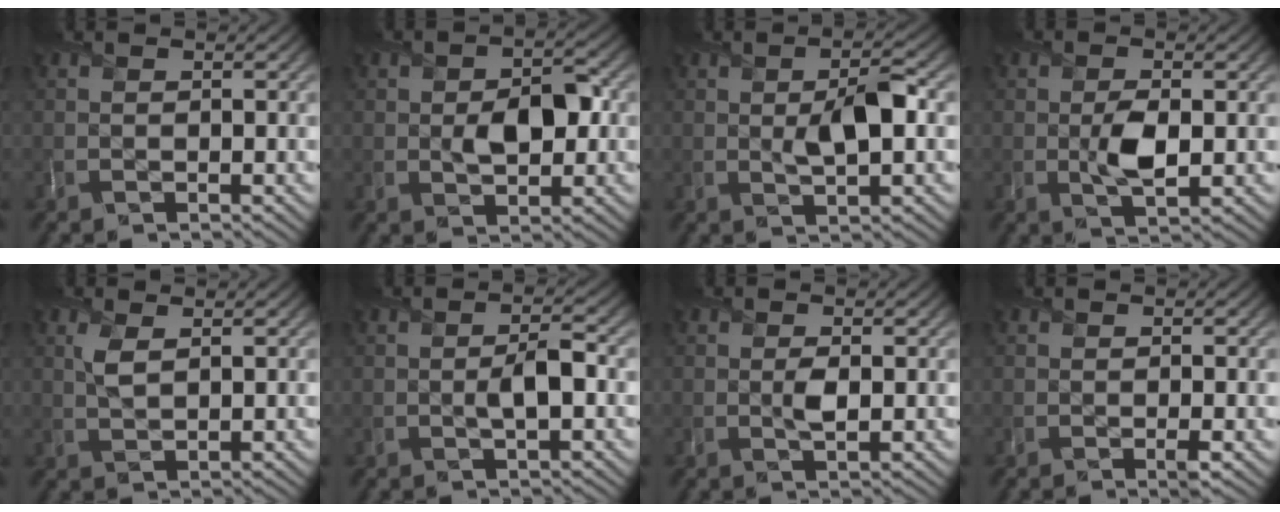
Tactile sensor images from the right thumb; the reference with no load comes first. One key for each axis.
{"total": 4.7, "fx": 0.0, "fy": 2.8, "fz": 3.8, "tx": -0.063, "ty": -0.003, "tz": -0.002}
{"total": 4.9, "fx": 0.3, "fy": 1.8, "fz": 4.5, "tx": -0.078, "ty": 0.002, "tz": 0.005}
{"total": 3.9, "fx": -0.2, "fy": 2.0, "fz": 3.3, "tx": -0.068, "ty": -0.005, "tz": 0.000}
{"total": 2.4, "fx": 1.0, "fy": 0.9, "fz": 2.0, "tx": -0.053, "ty": 0.003, "tz": 0.023}
{"total": 2.8, "fx": -0.4, "fy": 0.8, "fz": 2.7, "tx": -0.050, "ty": 0.004, "tz": -0.008}
{"total": 1.6, "fx": 0.1, "fy": 0.7, "fz": 1.4, "tx": -0.031, "ty": -0.002, "tz": 0.001}
{"total": 0.8, "fx": -0.1, "fy": 0.1, "fz": 0.8, "tx": -0.014, "ty": -0.004, "tz": -0.006}